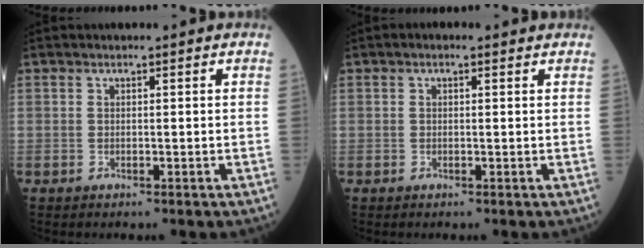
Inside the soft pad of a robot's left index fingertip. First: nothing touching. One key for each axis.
{"total": 0.9, "fx": 0.5, "fy": 0.5, "fz": 0.6, "tx": -0.017, "ty": 0.008, "tz": 0.002}